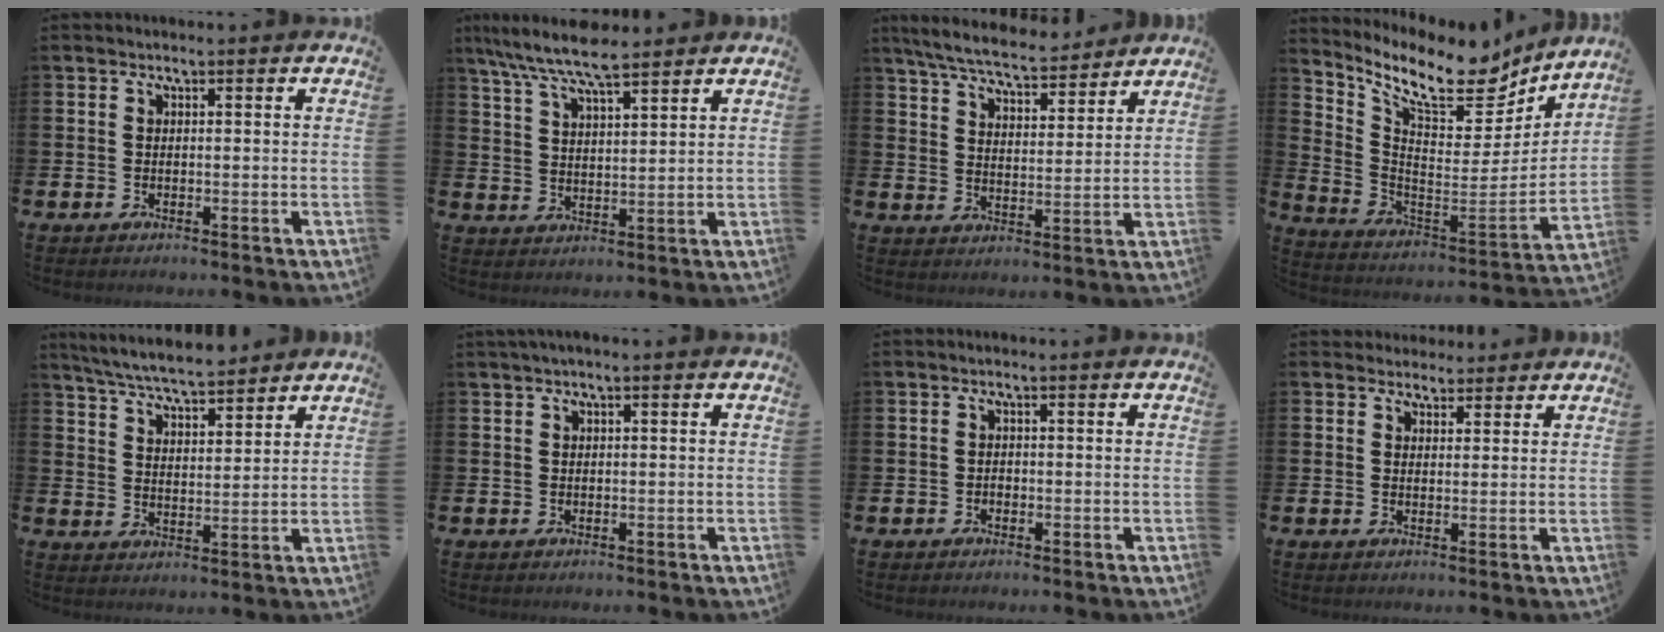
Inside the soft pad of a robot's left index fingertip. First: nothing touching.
{"total": 7.5, "force": [6.7, 1.3, 2.9], "torque": [-0.076, -0.023, 0.120]}
{"total": 7.3, "force": [6.9, 1.0, 2.1], "torque": [-0.071, -0.035, 0.123]}
{"total": 12.7, "force": [9.9, 4.6, 6.4], "torque": [-0.142, -0.070, 0.165]}
{"total": 6.4, "force": [6.1, 0.6, 1.6], "torque": [-0.057, -0.029, 0.111]}
{"total": 0.9, "force": [0.3, 0.0, 0.8], "torque": [-0.020, 0.005, 0.007]}
{"total": 0.7, "force": [-0.4, 0.5, 0.2], "torque": [-0.009, 0.004, -0.009]}
{"total": 3.0, "force": [2.7, 1.2, -0.3], "torque": [0.005, -0.009, 0.049]}